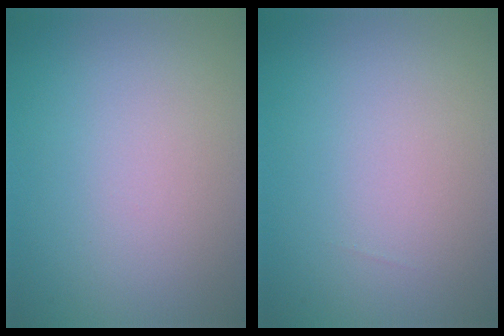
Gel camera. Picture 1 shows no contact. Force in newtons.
{"total": 0.0}